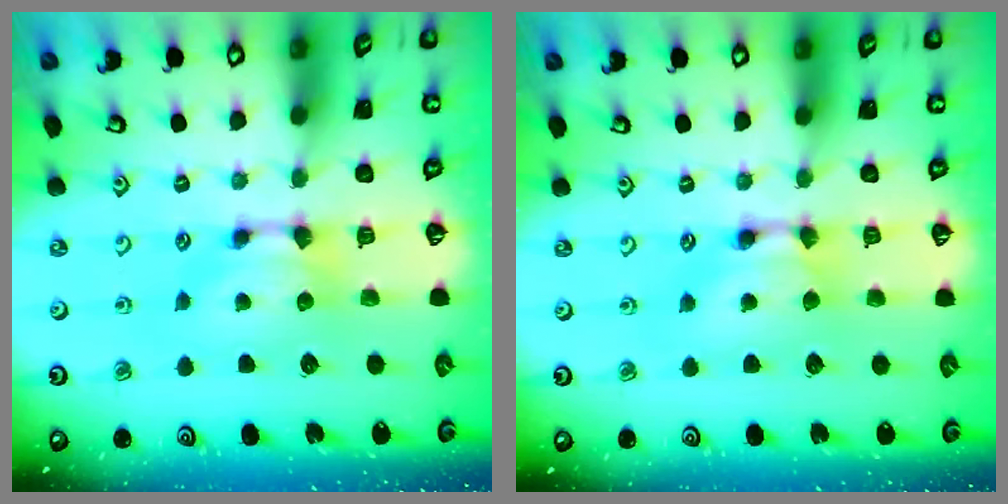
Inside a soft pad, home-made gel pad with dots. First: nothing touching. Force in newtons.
{"total": 1.5, "press": 1.5, "slide": 0.1}